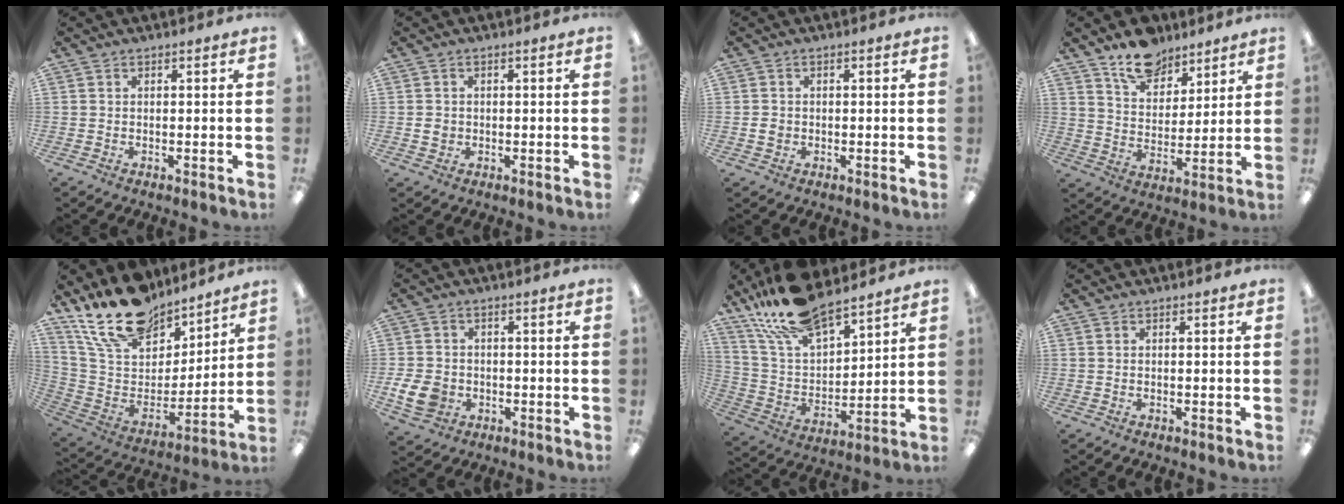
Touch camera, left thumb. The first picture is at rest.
{"total": 2.2, "force": [-0.1, 2.0, 1.0], "torque": [-0.019, 0.005, -0.003]}
{"total": 2.0, "force": [-0.2, 1.7, 1.0], "torque": [-0.018, 0.005, -0.006]}
{"total": 12.1, "force": [9.6, 6.5, 3.8], "torque": [-0.054, -0.059, 0.178]}
{"total": 20.1, "force": [16.0, 9.5, 7.8], "torque": [-0.161, -0.102, 0.291]}
{"total": 7.4, "force": [-1.7, 6.1, 3.8], "torque": [-0.083, 0.005, -0.032]}
{"total": 18.6, "force": [15.1, 6.9, 8.4], "torque": [-0.186, -0.078, 0.277]}
{"total": 0.0}